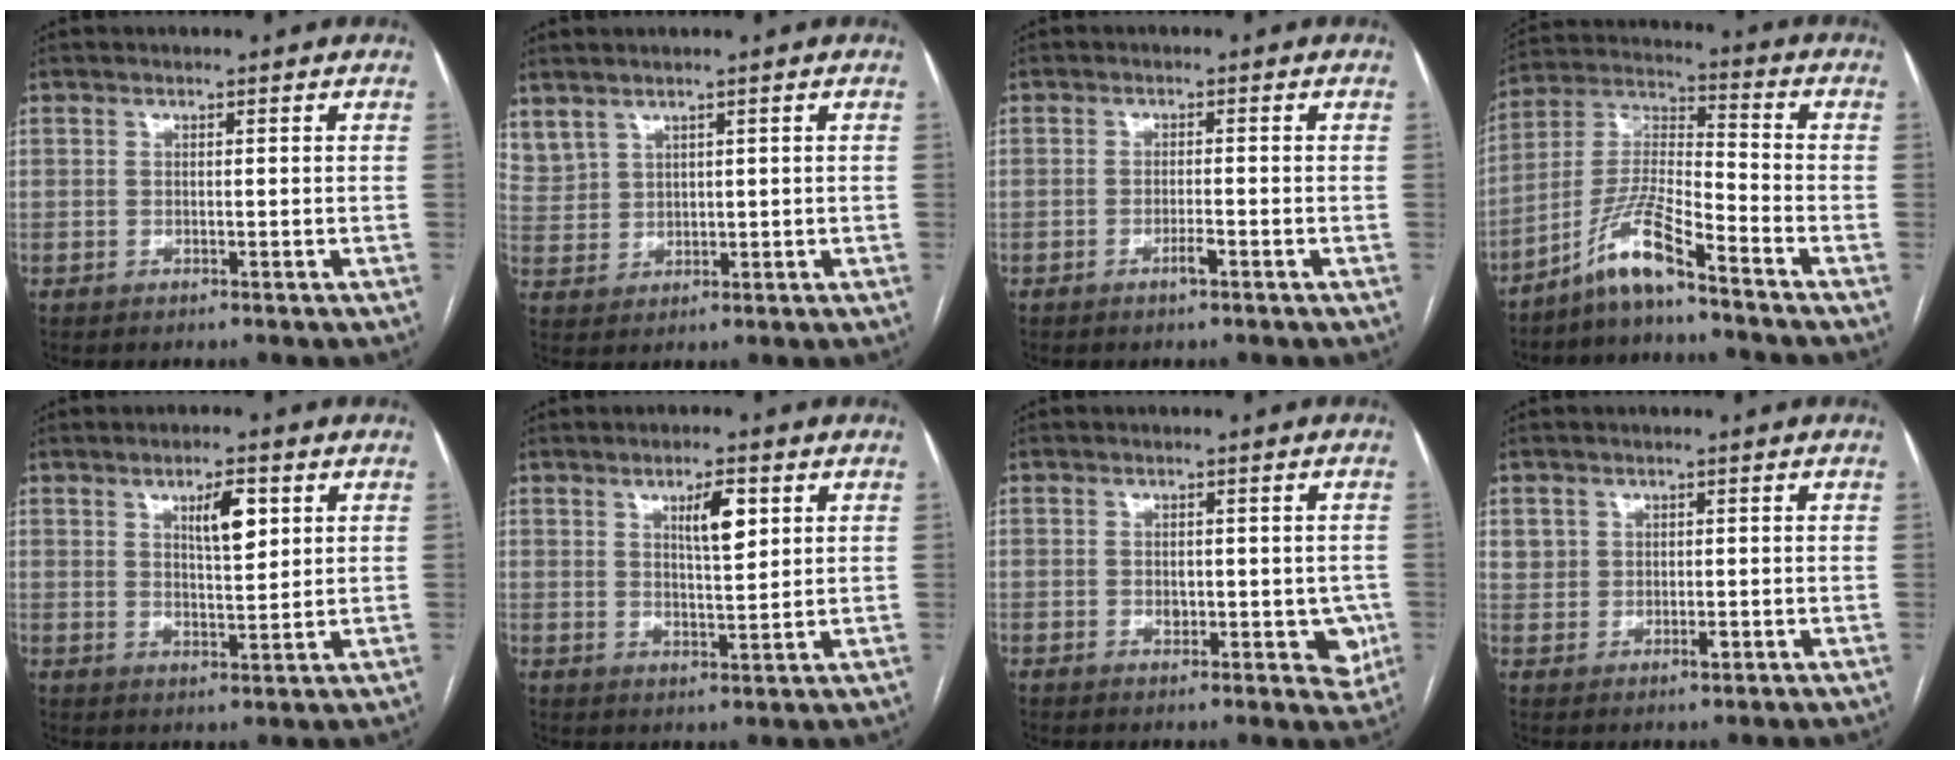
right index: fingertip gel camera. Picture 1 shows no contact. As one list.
[{"total": 5.9, "force": [4.4, 3.6, 1.8], "torque": [-0.054, 0.012, 0.109]}, {"total": 1.6, "force": [-0.9, 0.1, 1.3], "torque": [-0.020, 0.001, -0.014]}, {"total": 9.4, "force": [-7.0, 0.4, 6.2], "torque": [-0.139, -0.002, -0.141]}, {"total": 5.7, "force": [2.4, 1.6, 4.9], "torque": [-0.087, 0.001, 0.042]}, {"total": 5.5, "force": [2.3, 1.3, 4.8], "torque": [-0.085, 0.001, 0.041]}, {"total": 5.5, "force": [-0.8, 3.2, 4.4], "torque": [-0.028, -0.001, -0.005]}, {"total": 2.7, "force": [0.6, 2.4, 1.1], "torque": [-0.013, 0.005, 0.017]}]